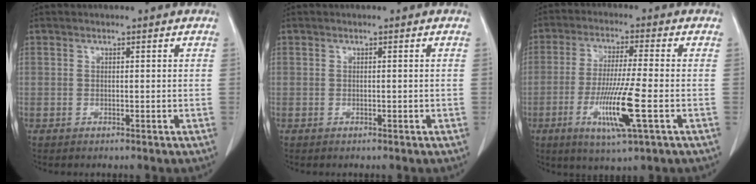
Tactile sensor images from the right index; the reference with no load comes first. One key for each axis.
{"total": 0.0}
{"total": 10.4, "fx": -3.3, "fy": -0.2, "fz": 9.8, "tx": -0.193, "ty": -0.021, "tz": -0.060}